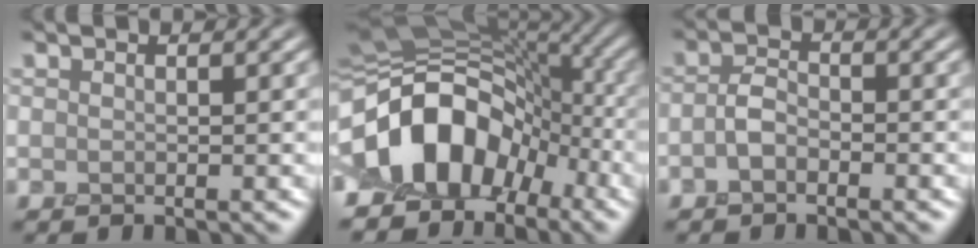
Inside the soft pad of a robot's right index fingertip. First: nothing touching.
{"total": 10.5, "force": [-5.1, 6.4, 6.6], "torque": [-0.104, 0.019, -0.102]}
{"total": 1.4, "force": [-1.0, 0.7, 0.7], "torque": [-0.017, 0.007, -0.020]}